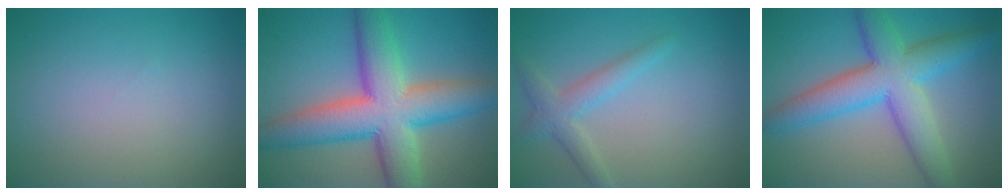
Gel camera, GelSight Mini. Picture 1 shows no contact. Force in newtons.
{"total": 10.8, "press": 10.8, "slide": 0.5}
{"total": 2.7, "press": 2.7, "slide": 0.1}
{"total": 7.8, "press": 7.8, "slide": 0.2}